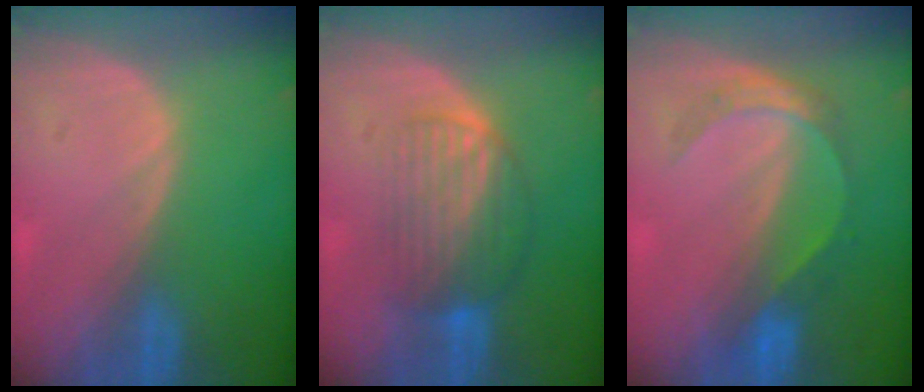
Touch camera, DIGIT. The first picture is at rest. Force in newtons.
{"total": 6.9, "press": 6.5, "slide": 2.3}
{"total": 5.0, "press": 4.8, "slide": 1.2}